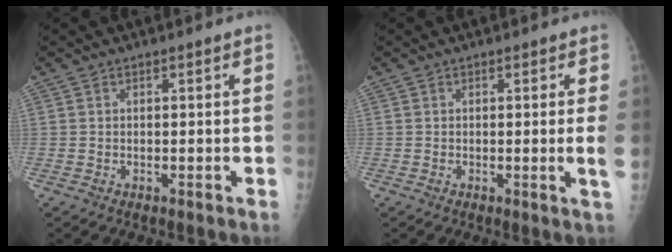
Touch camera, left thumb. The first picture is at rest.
{"total": 2.8, "force": [0.1, -0.9, 2.6], "torque": [-0.045, -0.008, -0.002]}